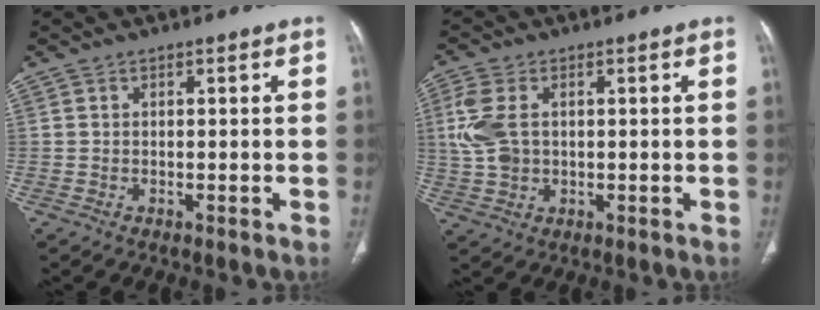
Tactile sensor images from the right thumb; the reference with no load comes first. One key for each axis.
{"total": 7.4, "fx": 1.2, "fy": 4.9, "fz": 5.4, "tx": -0.134, "ty": 0.006, "tz": 0.028}